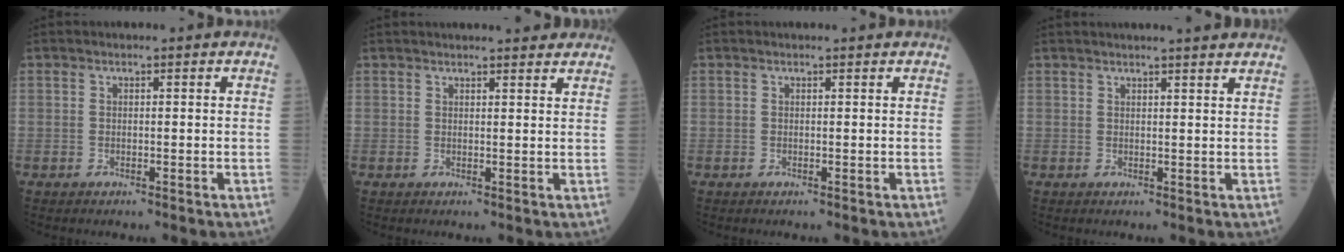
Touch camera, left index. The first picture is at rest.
{"total": 6.1, "force": [5.5, 0.9, 2.3], "torque": [-0.029, 0.012, 0.060]}
{"total": 0.6, "force": [0.6, -0.1, 0.1], "torque": [-0.003, -0.001, 0.007]}
{"total": 6.0, "force": [5.5, -0.2, 2.5], "torque": [-0.037, 0.012, 0.058]}